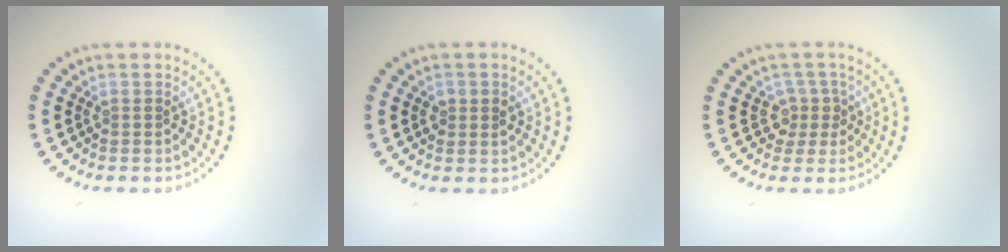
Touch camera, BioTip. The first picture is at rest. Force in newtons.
{"total": 1.5, "press": 1.5, "slide": 0.2}
{"total": 2.2, "press": 1.6, "slide": 1.5}